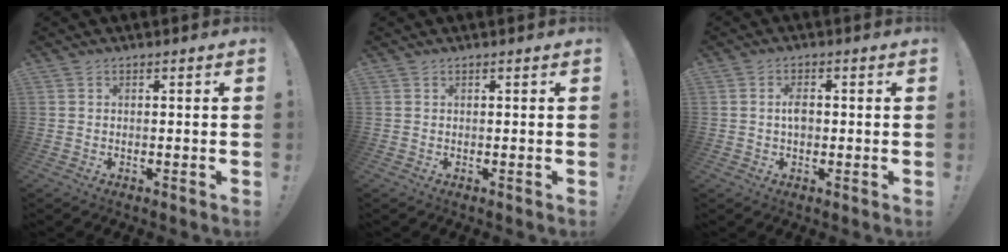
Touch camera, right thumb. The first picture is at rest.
{"total": 0.0}
{"total": 3.3, "force": [-0.3, 2.0, 2.6], "torque": [-0.048, 0.009, -0.005]}